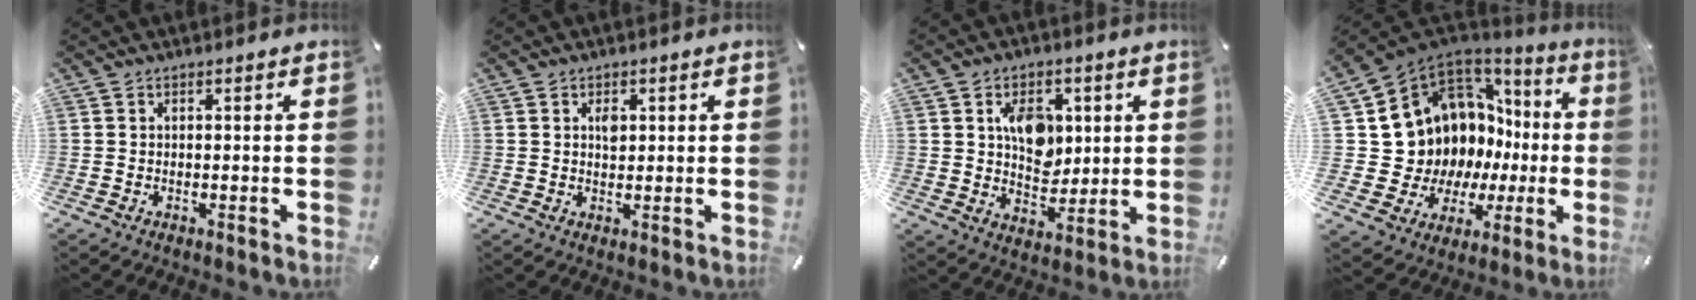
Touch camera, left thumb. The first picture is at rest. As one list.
[{"total": 2.2, "force": [0.7, 1.5, 1.5], "torque": [-0.007, -0.006, 0.007]}, {"total": 9.6, "force": [2.8, 7.4, 5.5], "torque": [-0.074, 0.000, 0.048]}, {"total": 12.4, "force": [4.9, 10.9, 3.4], "torque": [-0.073, -0.082, 0.130]}]